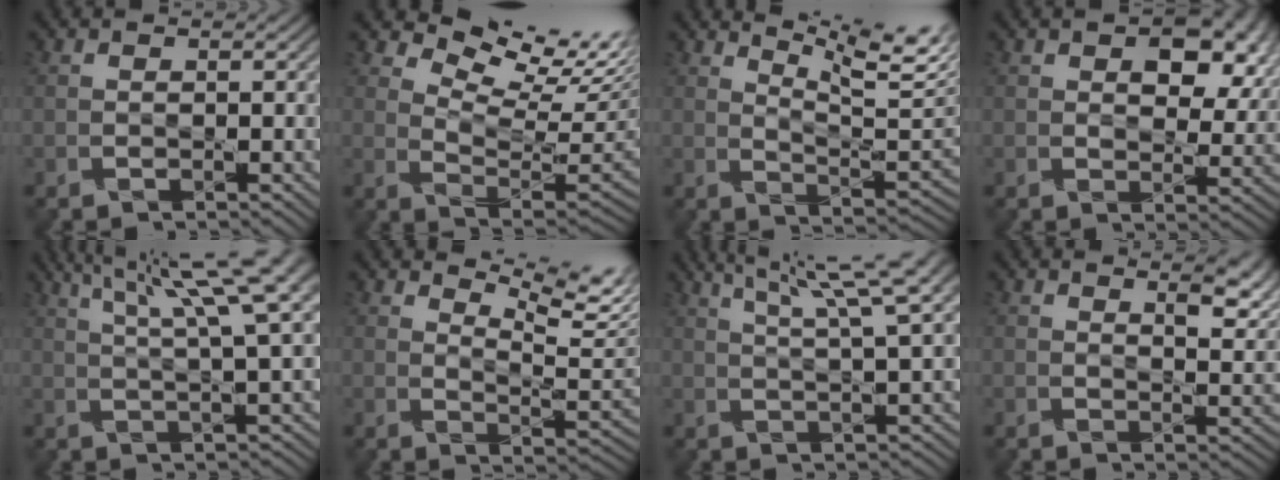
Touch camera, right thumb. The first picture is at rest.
{"total": 11.0, "force": [8.1, 3.6, 6.5], "torque": [-0.126, 0.006, 0.124]}
{"total": 11.8, "force": [8.3, 2.4, 8.1], "torque": [-0.134, 0.009, 0.116]}
{"total": 8.0, "force": [3.2, 4.7, 5.7], "torque": [-0.090, -0.010, 0.051]}
{"total": 13.0, "force": [7.3, 2.3, 10.5], "torque": [-0.160, 0.036, 0.097]}
{"total": 9.0, "force": [7.0, 2.2, 5.3], "torque": [-0.102, 0.001, 0.105]}
{"total": 10.2, "force": [6.4, 1.3, 7.9], "torque": [-0.117, 0.025, 0.083]}
{"total": 5.0, "force": [3.5, 1.4, 3.3], "torque": [-0.057, 0.001, 0.056]}